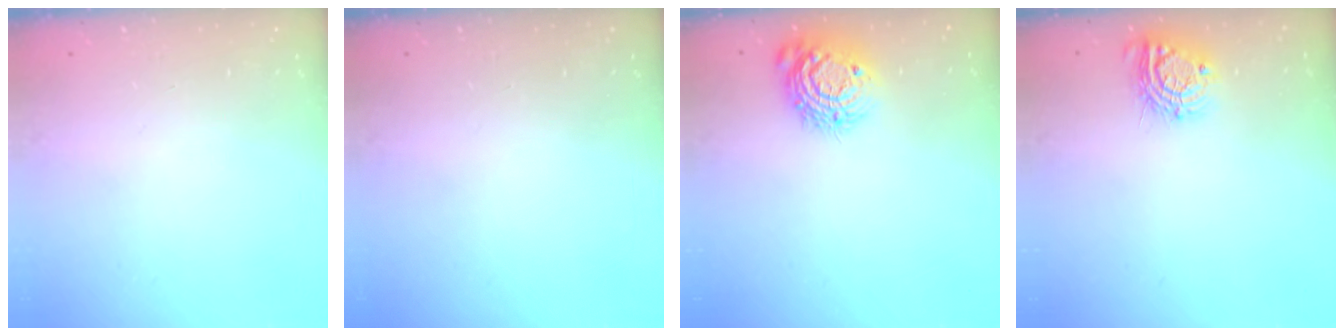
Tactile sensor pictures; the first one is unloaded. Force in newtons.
{"total": 0.0}
{"total": 12.8, "press": 12.8, "slide": 0.8}
{"total": 9.6, "press": 9.6, "slide": 0.5}